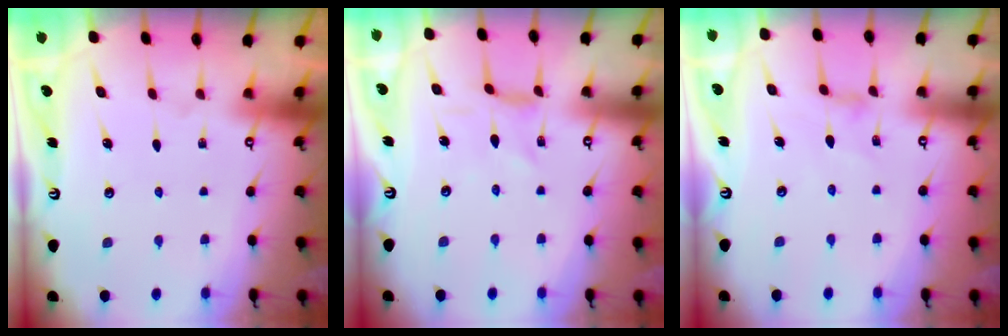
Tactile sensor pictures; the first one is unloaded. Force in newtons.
{"total": 0.0}
{"total": 1.5, "press": 1.4, "slide": 0.3}